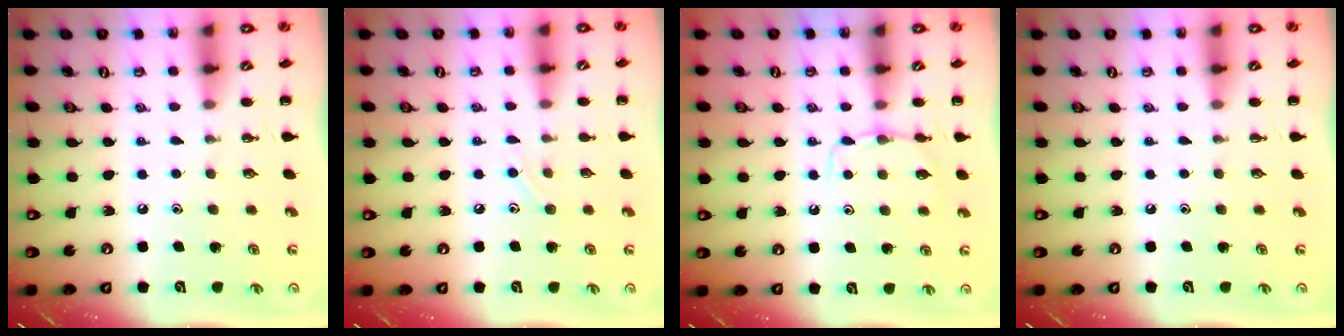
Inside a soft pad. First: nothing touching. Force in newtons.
{"total": 5.6, "press": 5.3, "slide": 1.7}
{"total": 6.2, "press": 6.1, "slide": 1.5}
{"total": 0.0}